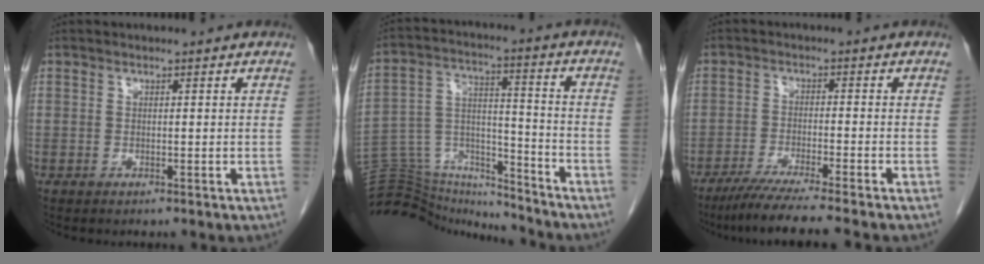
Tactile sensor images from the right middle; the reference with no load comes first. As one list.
[{"total": 18.5, "force": [-18.0, 3.0, 2.6], "torque": [-0.057, 0.045, -0.284]}, {"total": 9.2, "force": [-7.7, -1.3, 4.9], "torque": [-0.065, -0.030, -0.123]}]